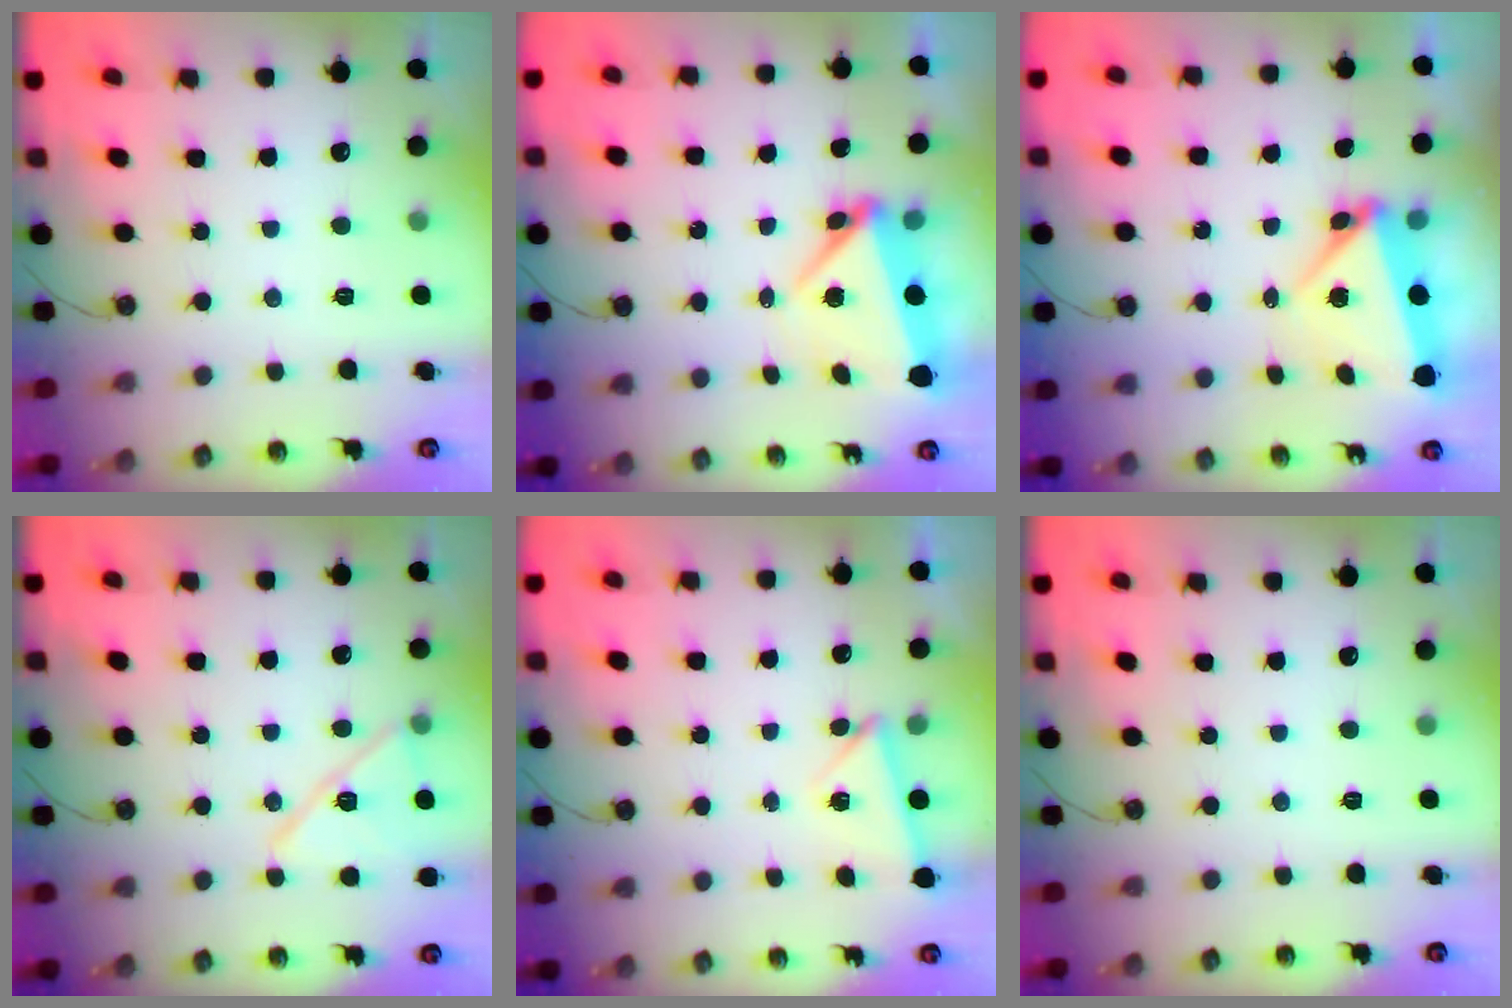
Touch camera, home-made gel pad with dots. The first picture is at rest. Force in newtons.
{"total": 6.4, "press": 6.4, "slide": 0.1}
{"total": 5.2, "press": 5.2, "slide": 0.2}
{"total": 12.6, "press": 12.4, "slide": 2.3}
{"total": 2.3, "press": 2.1, "slide": 1.0}
{"total": 0.0}